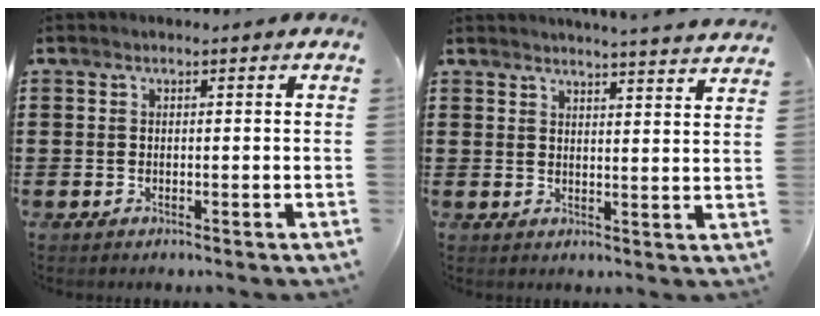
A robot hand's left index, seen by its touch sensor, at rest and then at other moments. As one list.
[{"total": 3.8, "force": [3.6, -0.9, 0.4], "torque": [-0.011, -0.026, 0.062]}]